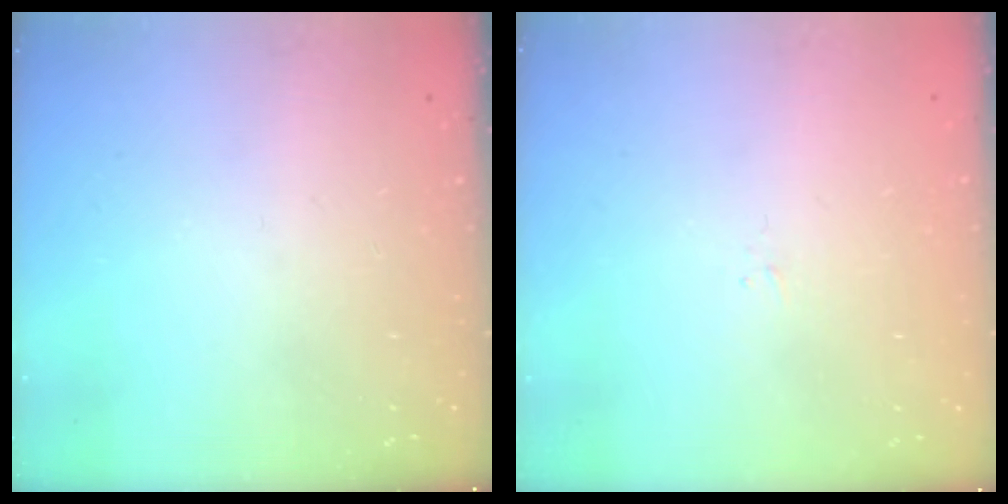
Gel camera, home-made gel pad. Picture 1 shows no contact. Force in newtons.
{"total": 1.6, "press": 1.5, "slide": 0.3}